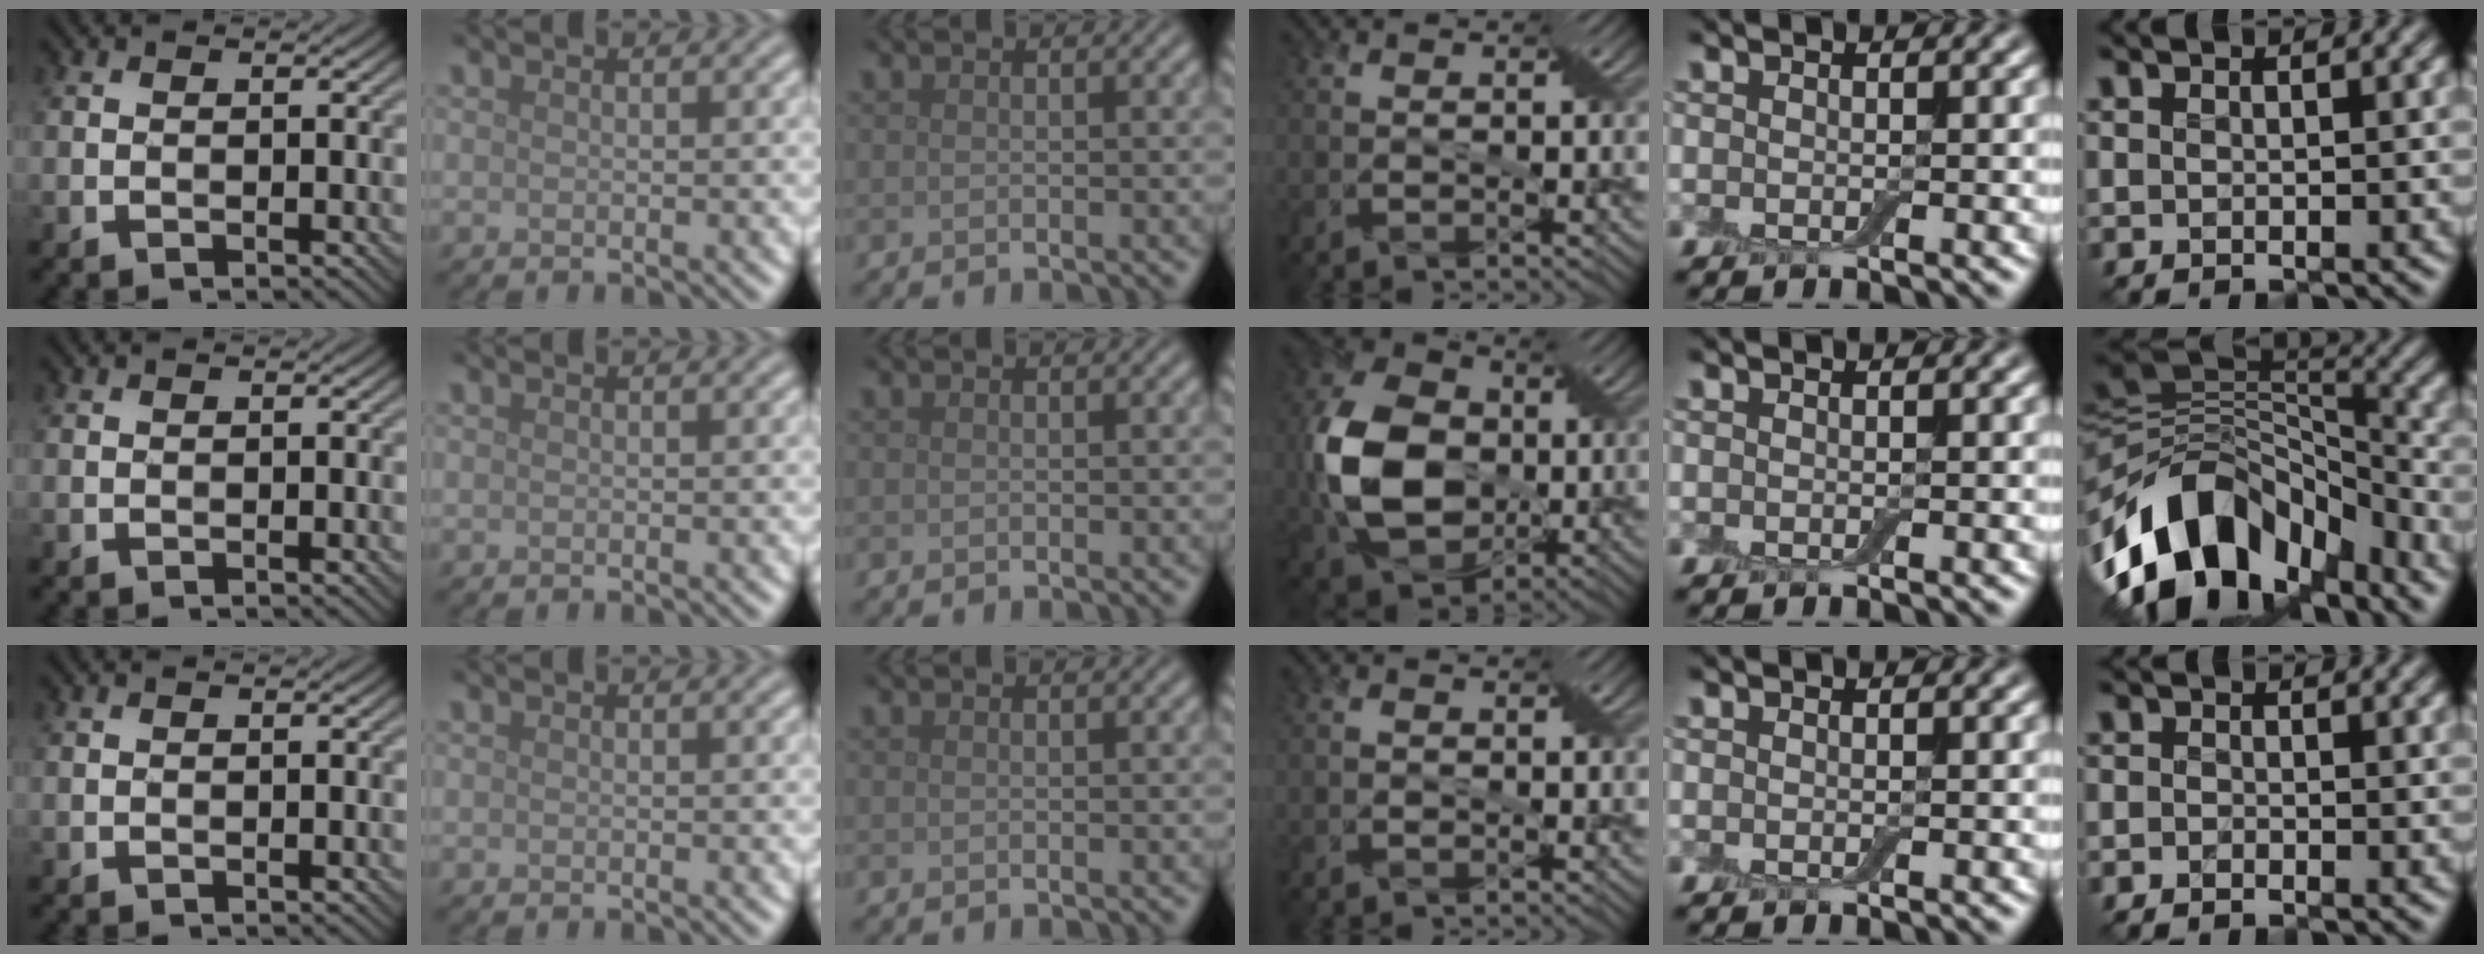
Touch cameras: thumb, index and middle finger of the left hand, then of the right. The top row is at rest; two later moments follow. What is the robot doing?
{"motion": "cut", "object": "cling film"}